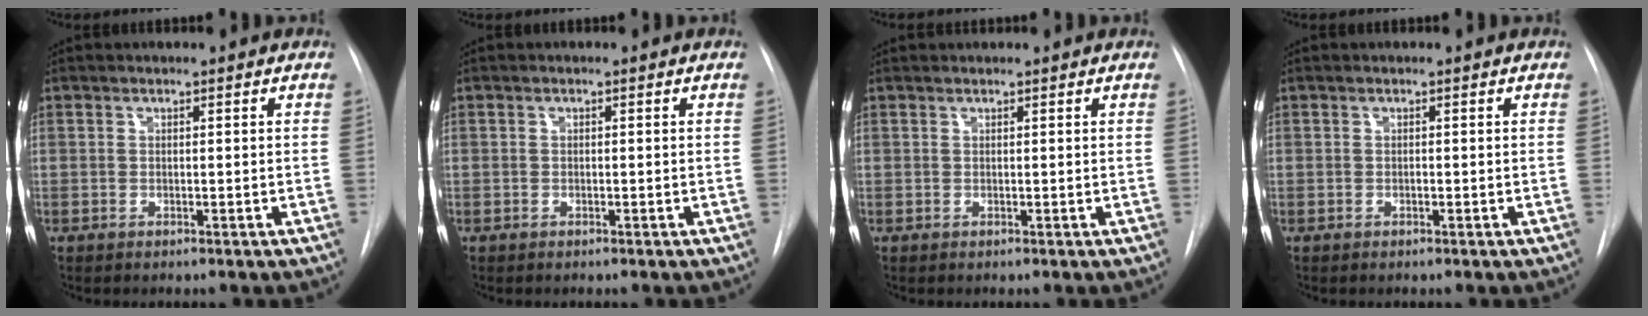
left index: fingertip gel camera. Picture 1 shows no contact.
{"total": 0.0}
{"total": 2.7, "force": [2.6, 0.0, 0.4], "torque": [-0.008, 0.029, 0.042]}
{"total": 0.0}